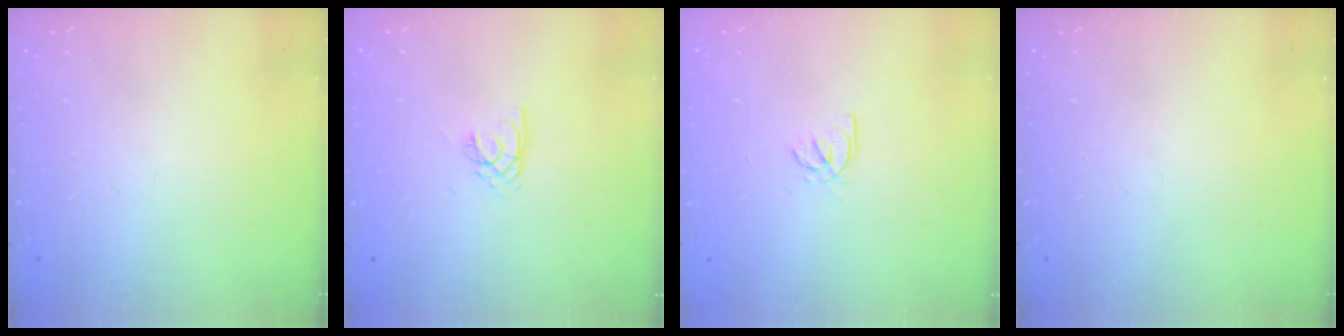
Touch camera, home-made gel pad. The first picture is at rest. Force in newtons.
{"total": 2.1, "press": 2.1, "slide": 0.4}
{"total": 2.1, "press": 2.1, "slide": 0.6}
{"total": 0.0}